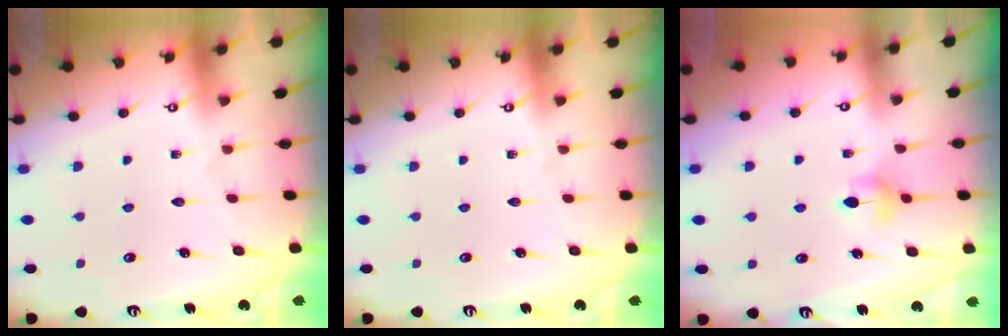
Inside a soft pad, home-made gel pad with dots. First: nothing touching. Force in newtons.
{"total": 0.0}
{"total": 5.0, "press": 4.9, "slide": 0.9}